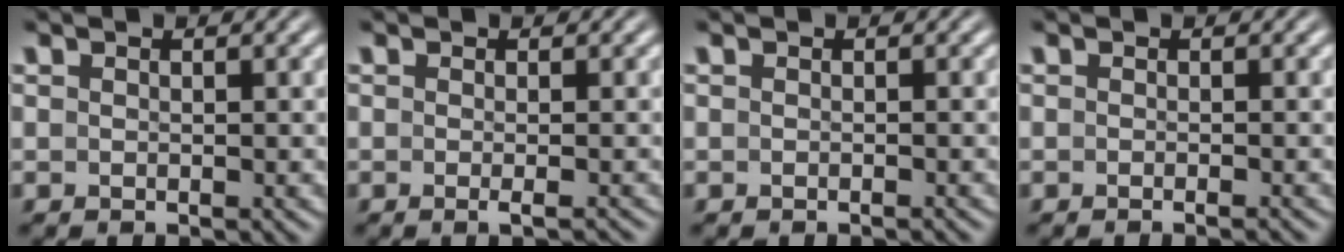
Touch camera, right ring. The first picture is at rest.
{"total": 1.4, "force": [-1.0, -0.3, 0.9], "torque": [-0.016, -0.001, -0.016]}
{"total": 0.7, "force": [-0.6, -0.2, 0.1], "torque": [-0.002, 0.003, -0.012]}
{"total": 1.1, "force": [-1.0, -0.3, 0.5], "torque": [-0.003, 0.005, -0.019]}